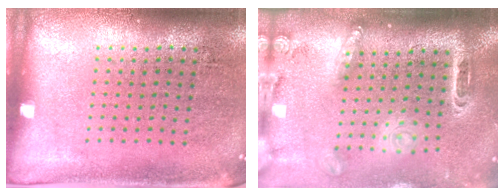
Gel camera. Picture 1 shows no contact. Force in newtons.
{"total": 2.4, "press": 1.8, "slide": 1.5}